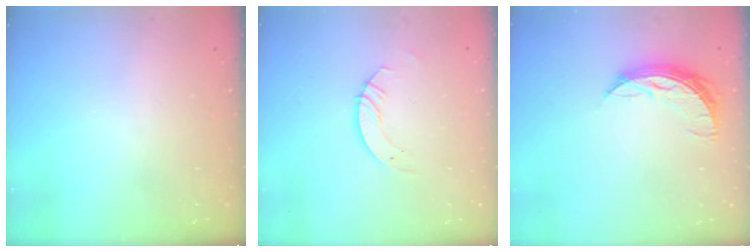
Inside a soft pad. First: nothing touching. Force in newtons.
{"total": 3.5, "press": 3.5, "slide": 0.4}
{"total": 8.1, "press": 8.0, "slide": 0.6}